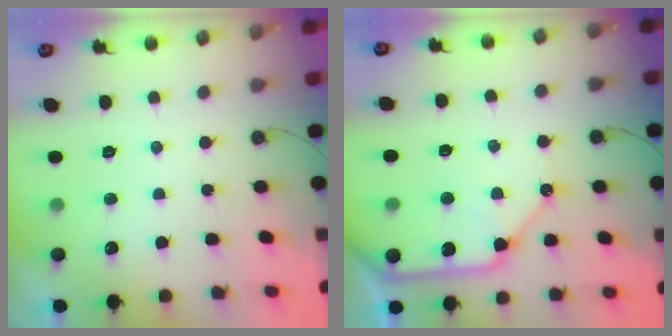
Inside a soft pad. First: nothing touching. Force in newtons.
{"total": 14.3, "press": 14.2, "slide": 1.7}